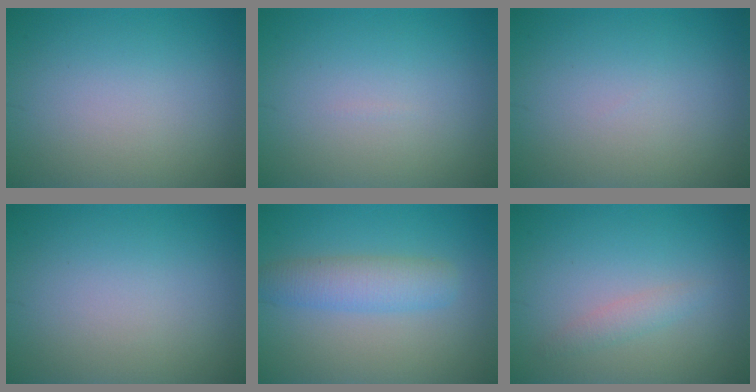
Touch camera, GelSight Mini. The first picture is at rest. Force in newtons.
{"total": 0.0}
{"total": 0.0}
{"total": 0.0}
{"total": 3.5, "press": 3.5, "slide": 0.1}
{"total": 1.3, "press": 1.3, "slide": 0.0}